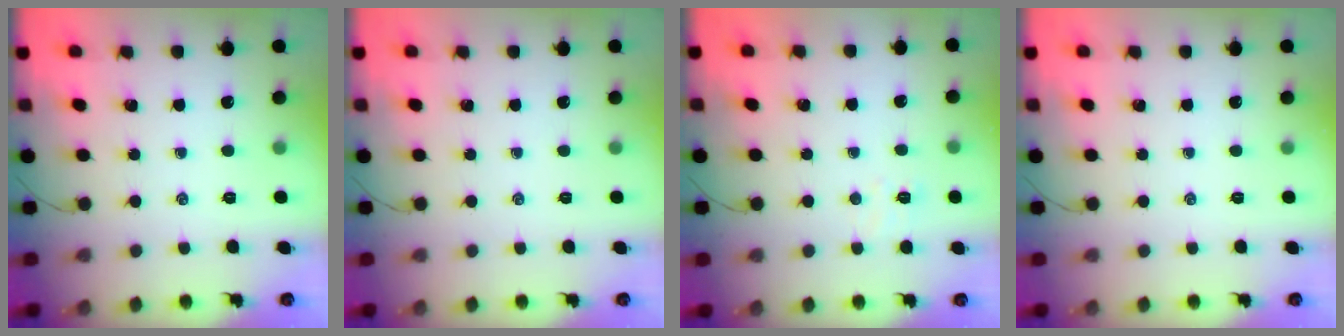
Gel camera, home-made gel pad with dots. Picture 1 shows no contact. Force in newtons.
{"total": 0.0}
{"total": 4.2, "press": 4.1, "slide": 0.9}
{"total": 0.0}